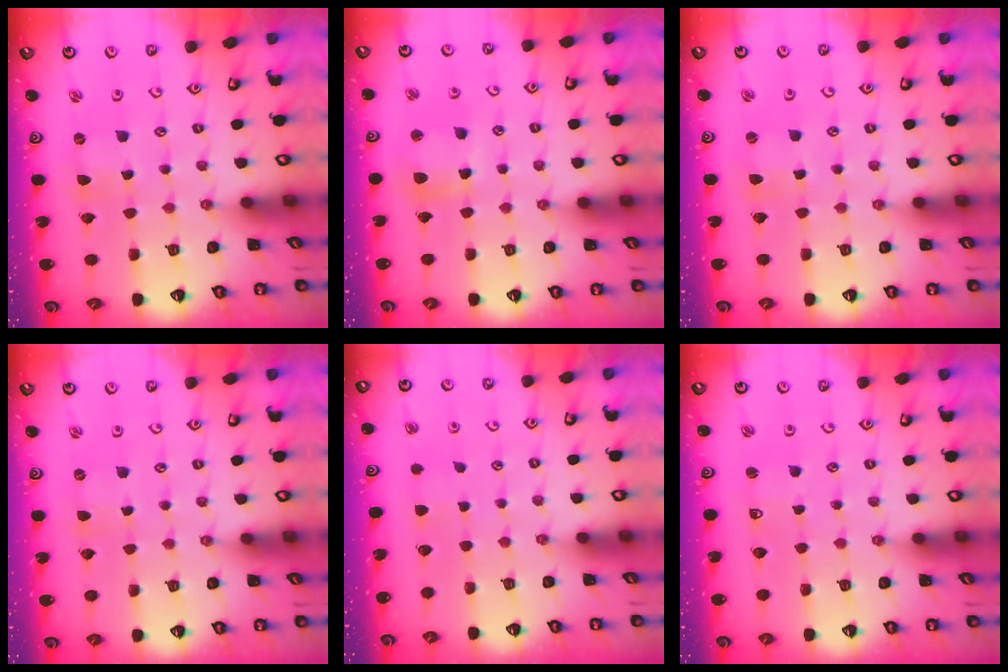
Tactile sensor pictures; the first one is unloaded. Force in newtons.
{"total": 8.0, "press": 8.0, "slide": 0.5}
{"total": 1.1, "press": 1.0, "slide": 0.2}
{"total": 0.0}
{"total": 3.5, "press": 3.4, "slide": 0.7}
{"total": 2.2, "press": 2.2, "slide": 0.3}